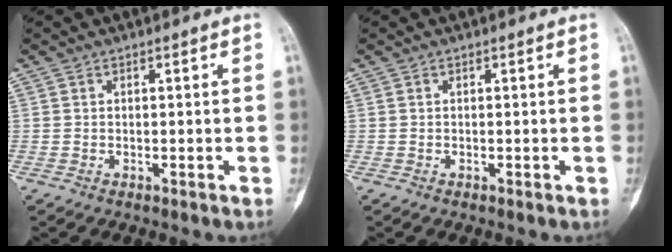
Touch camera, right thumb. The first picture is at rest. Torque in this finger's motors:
{"motor_torque": [-0.40, -0.47, 0.22, -0.03, 0.03]}